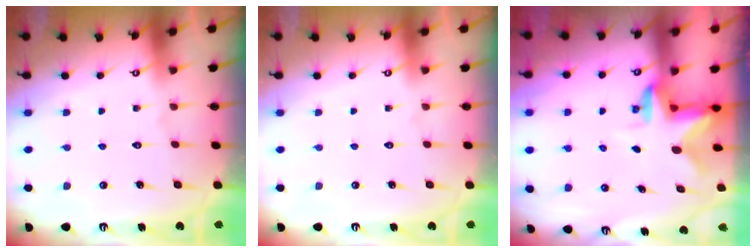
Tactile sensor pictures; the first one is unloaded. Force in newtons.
{"total": 0.0}
{"total": 2.5, "press": 2.5, "slide": 0.4}